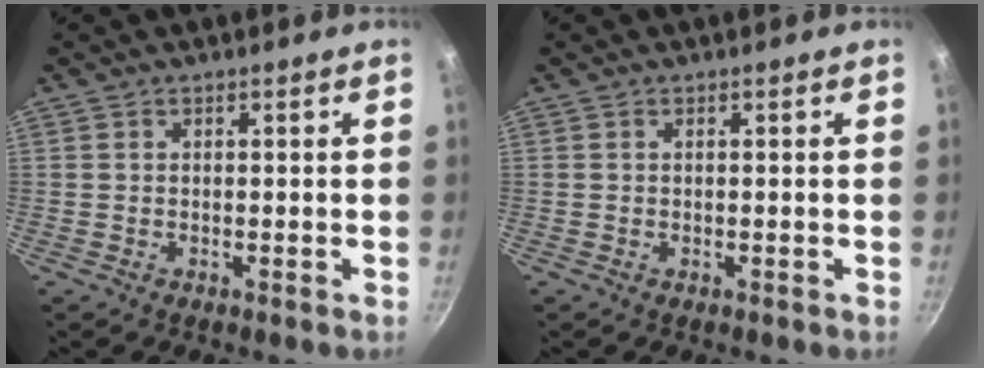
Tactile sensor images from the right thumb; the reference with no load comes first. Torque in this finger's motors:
{"motor_torque": [-0.18, 0.27, 0.24, -0.34, 0.00]}